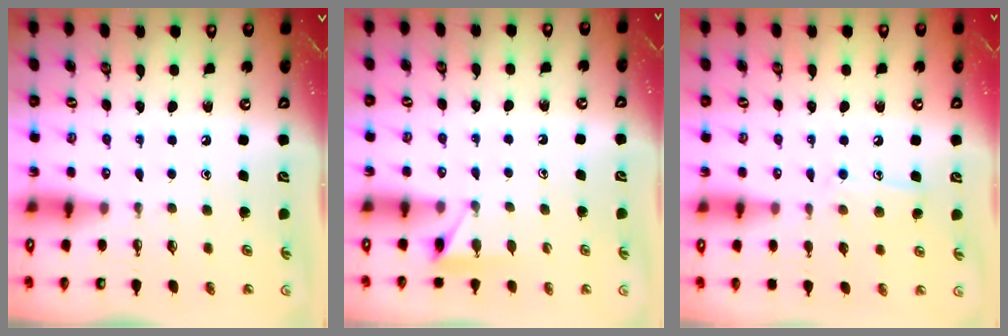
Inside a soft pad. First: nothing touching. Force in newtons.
{"total": 5.0, "press": 5.0, "slide": 0.6}
{"total": 9.2, "press": 9.2, "slide": 0.5}